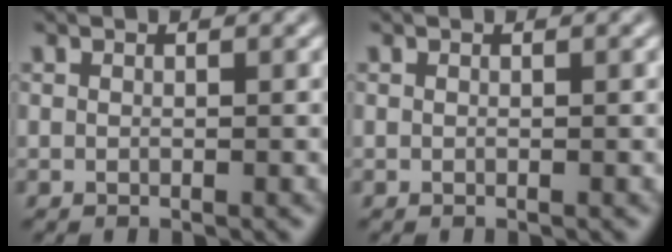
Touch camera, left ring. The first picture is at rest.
{"total": 0.0}